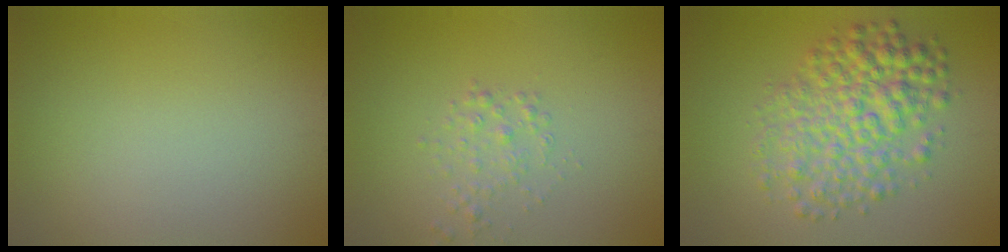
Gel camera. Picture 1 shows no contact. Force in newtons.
{"total": 1.4, "press": 1.4, "slide": 0.1}
{"total": 6.1, "press": 6.1, "slide": 0.0}